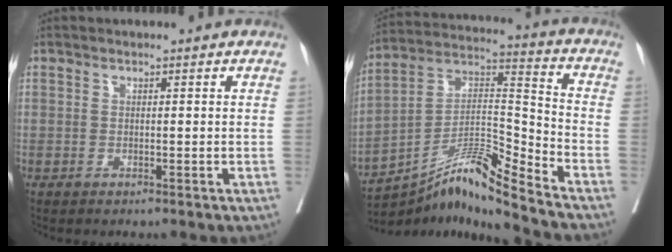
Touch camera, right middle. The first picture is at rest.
{"total": 13.1, "force": [-11.0, -1.6, 6.9], "torque": [-0.125, 0.028, -0.193]}